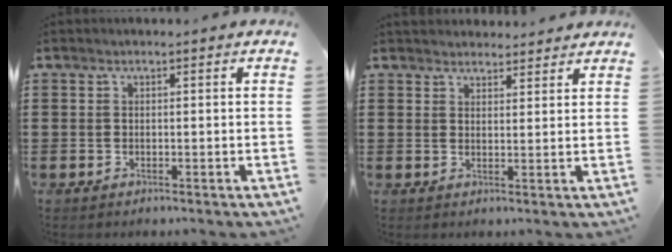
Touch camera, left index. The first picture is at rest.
{"total": 2.7, "force": [2.6, 0.6, -0.2], "torque": [-0.003, -0.005, 0.051]}